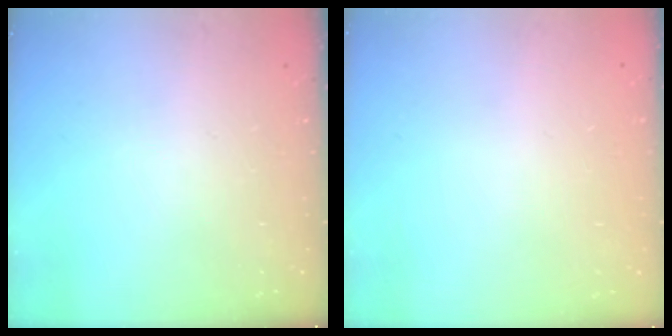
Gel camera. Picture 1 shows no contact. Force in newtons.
{"total": 0.0}